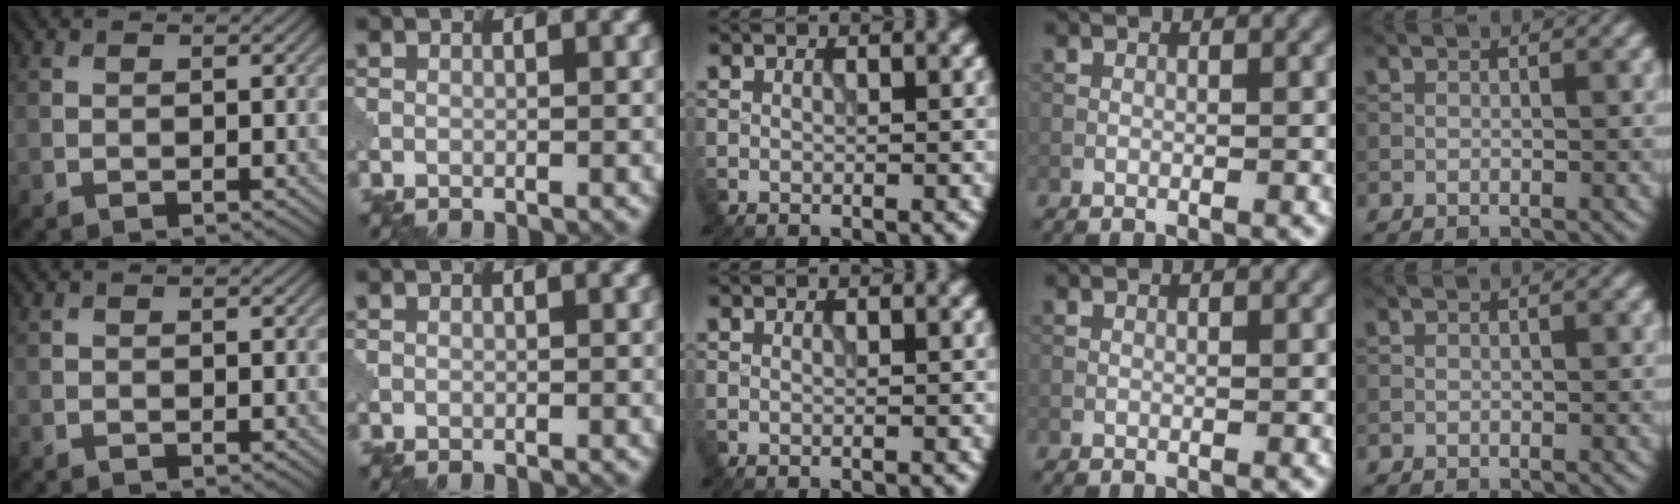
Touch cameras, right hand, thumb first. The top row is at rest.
{}